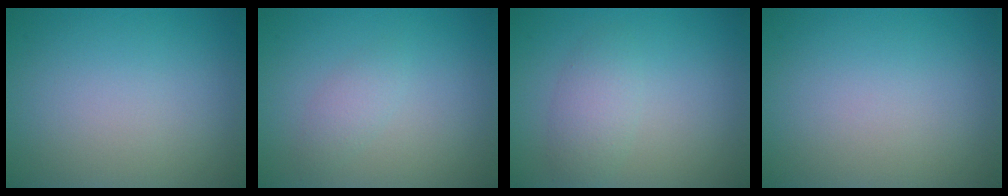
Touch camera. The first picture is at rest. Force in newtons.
{"total": 1.3, "press": 1.3, "slide": 0.0}
{"total": 2.4, "press": 2.4, "slide": 0.0}
{"total": 0.0}